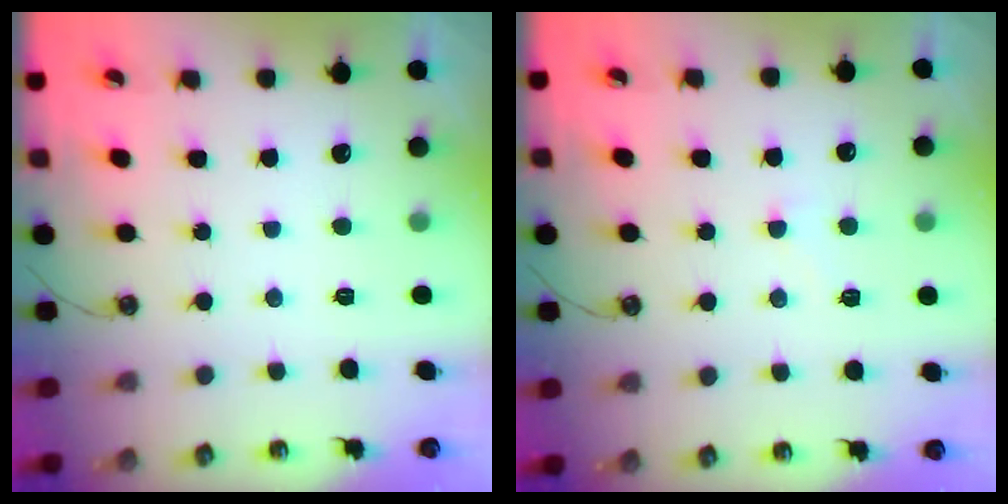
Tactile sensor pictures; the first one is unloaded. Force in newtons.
{"total": 4.5, "press": 4.4, "slide": 0.8}